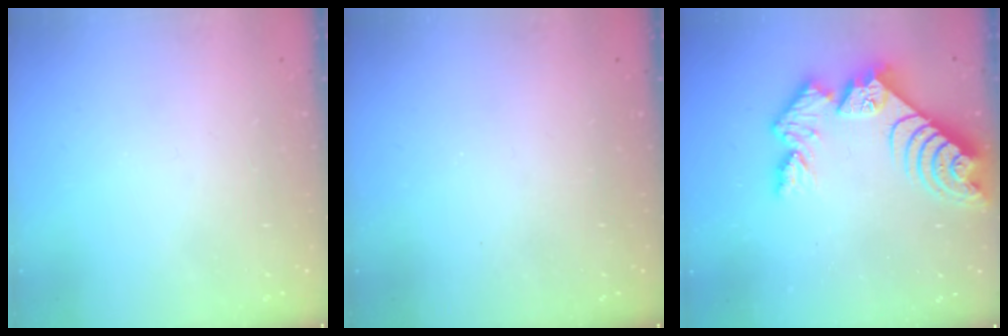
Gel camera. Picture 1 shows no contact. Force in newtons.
{"total": 0.0}
{"total": 12.2, "press": 12.1, "slide": 0.9}